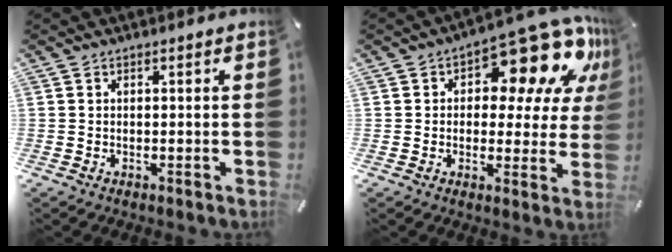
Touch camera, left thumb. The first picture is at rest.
{"total": 18.0, "force": [10.4, 8.8, 11.8], "torque": [-0.156, -0.077, 0.175]}